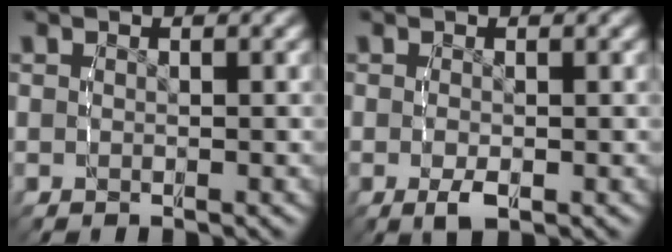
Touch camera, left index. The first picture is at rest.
{"total": 1.5, "force": [-0.6, 0.4, 1.4], "torque": [-0.031, -0.006, -0.007]}